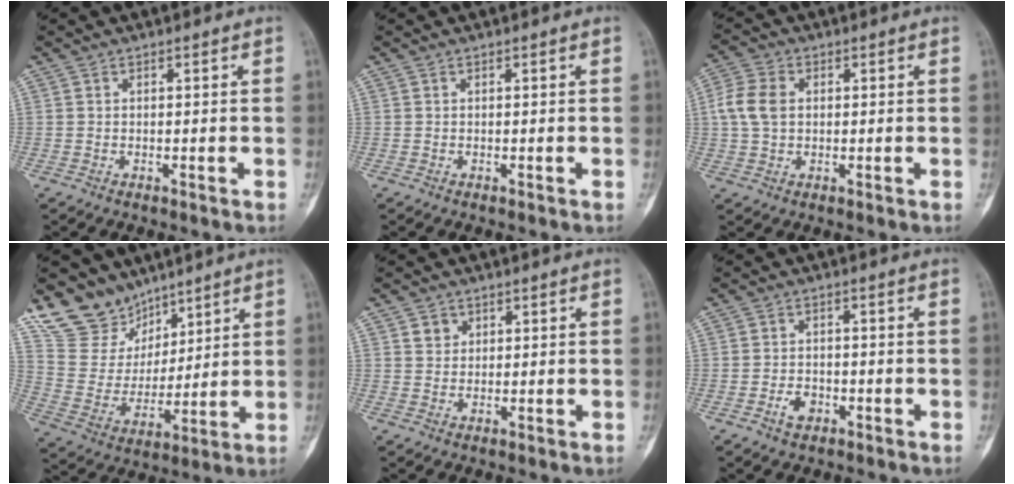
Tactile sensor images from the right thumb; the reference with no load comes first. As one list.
[{"total": 0.0}, {"total": 6.8, "force": [0.9, 4.9, 4.7], "torque": [-0.100, 0.011, 0.015]}, {"total": 13.3, "force": [10.5, 8.0, 1.3], "torque": [0.012, -0.068, 0.212]}, {"total": 2.4, "force": [1.1, 2.1, 0.6], "torque": [0.005, -0.006, 0.017]}, {"total": 3.3, "force": [-1.6, 2.3, 1.8], "torque": [-0.025, 0.010, -0.028]}]